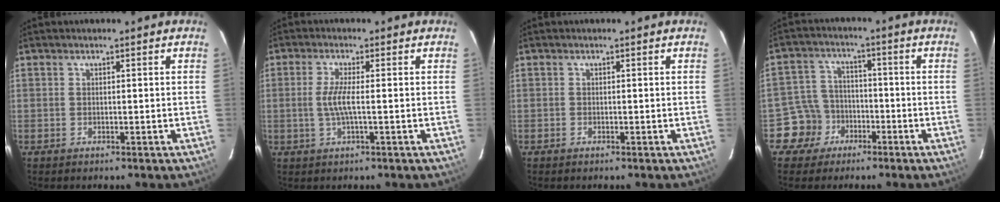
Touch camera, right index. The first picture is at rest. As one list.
[{"total": 4.0, "force": [-0.5, 0.0, 3.9], "torque": [-0.079, -0.003, -0.010]}, {"total": 0.0}, {"total": 6.9, "force": [-3.7, 5.9, 0.1], "torque": [-0.024, 0.028, -0.063]}]